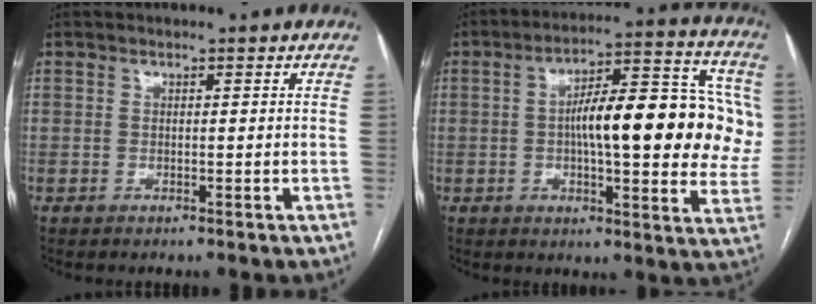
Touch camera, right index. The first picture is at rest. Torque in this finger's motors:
{"motor_torque": [1.97, 0.17, 0.84, 0.12]}